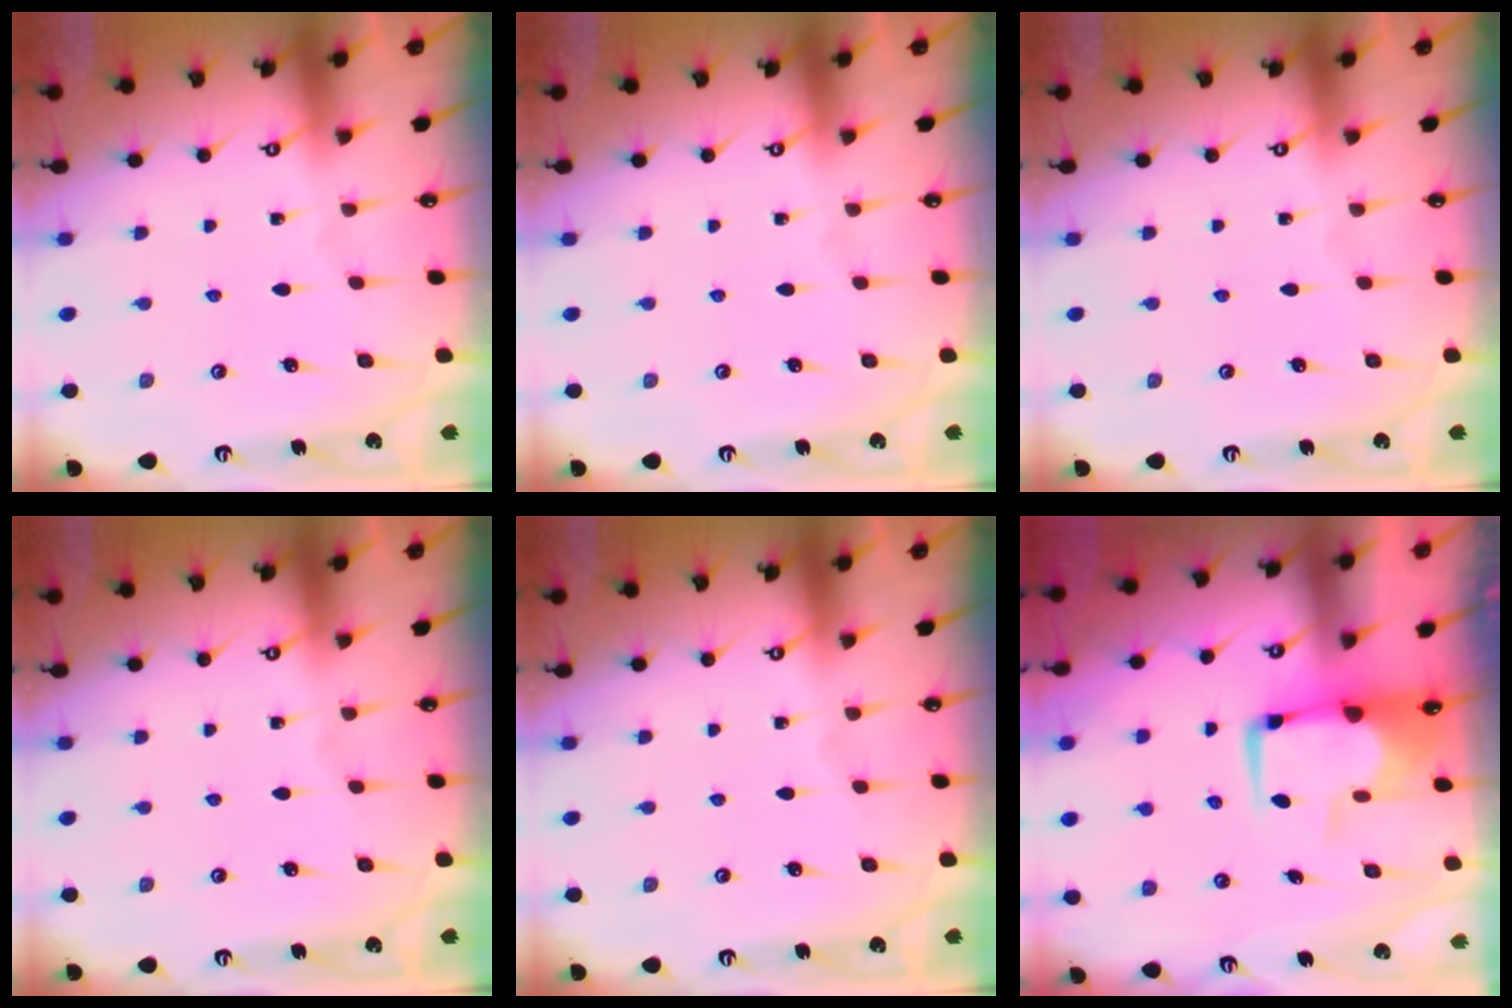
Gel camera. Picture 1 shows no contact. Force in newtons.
{"total": 0.0}
{"total": 0.0}
{"total": 0.0}
{"total": 0.0}
{"total": 2.6, "press": 2.4, "slide": 1.0}